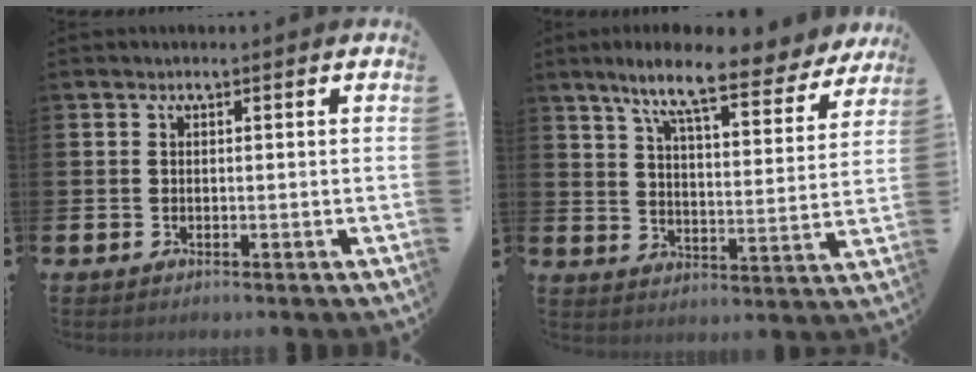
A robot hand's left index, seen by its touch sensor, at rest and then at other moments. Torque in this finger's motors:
{"motor_torque": [1.21, -0.93, 1.05, 0.21]}